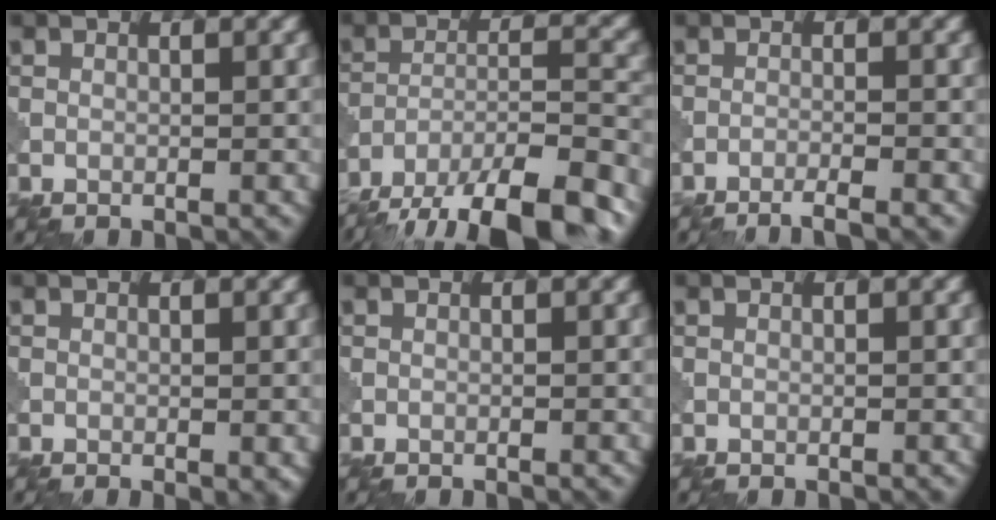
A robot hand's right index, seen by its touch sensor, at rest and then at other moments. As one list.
[{"total": 12.5, "force": [-10.0, 3.6, 6.6], "torque": [-0.104, -0.012, -0.153]}, {"total": 2.7, "force": [-2.2, 0.2, 1.7], "torque": [-0.023, 0.004, -0.049]}, {"total": 1.3, "force": [-0.3, 0.3, 1.2], "torque": [-0.015, -0.007, -0.004]}, {"total": 0.0}, {"total": 0.0}]